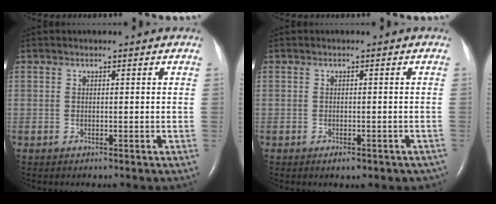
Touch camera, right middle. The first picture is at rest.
{"total": 4.1, "force": [-3.1, 1.6, 2.0], "torque": [-0.017, -0.003, -0.031]}